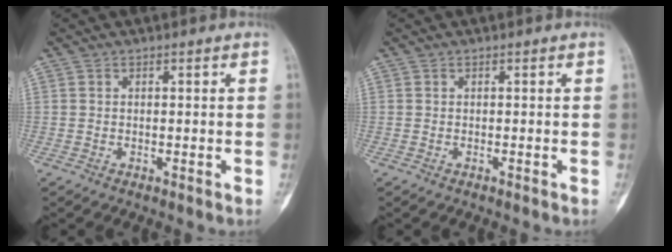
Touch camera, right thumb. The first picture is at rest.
{"total": 0.0}